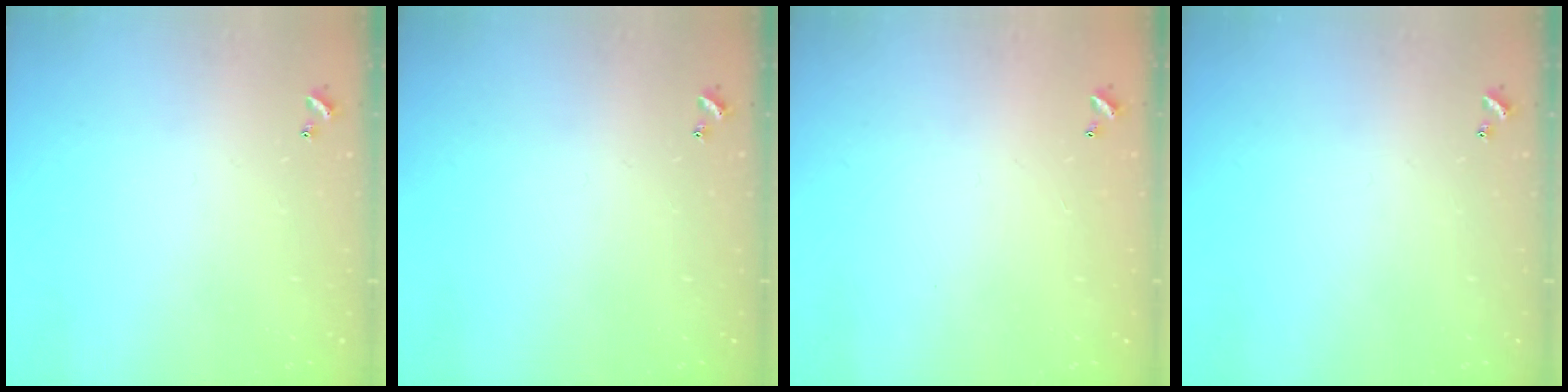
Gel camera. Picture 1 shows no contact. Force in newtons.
{"total": 0.0}
{"total": 3.0, "press": 3.0, "slide": 0.1}
{"total": 0.0}